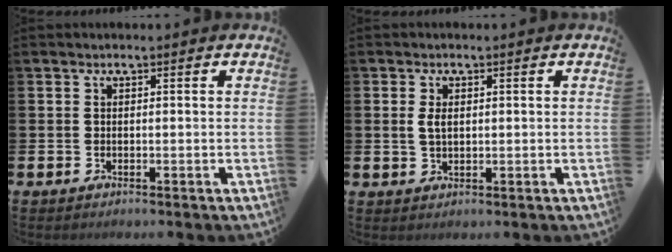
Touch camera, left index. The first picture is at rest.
{"total": 2.1, "force": [0.7, 1.2, 1.6], "torque": [-0.018, 0.000, 0.006]}